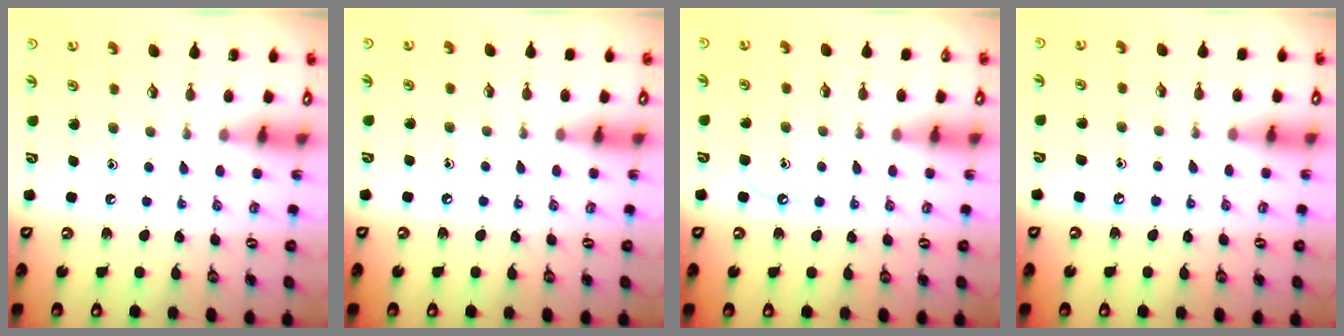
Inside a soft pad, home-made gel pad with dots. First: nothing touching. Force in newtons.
{"total": 3.2, "press": 3.2, "slide": 0.5}
{"total": 5.9, "press": 5.8, "slide": 0.6}
{"total": 5.5, "press": 5.5, "slide": 0.7}